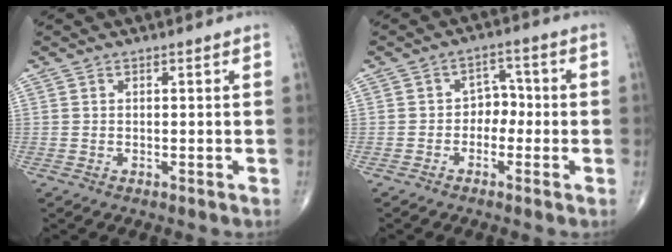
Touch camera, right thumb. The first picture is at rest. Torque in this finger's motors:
{"motor_torque": [0.10, 0.18, 0.01, -0.06, 0.00]}